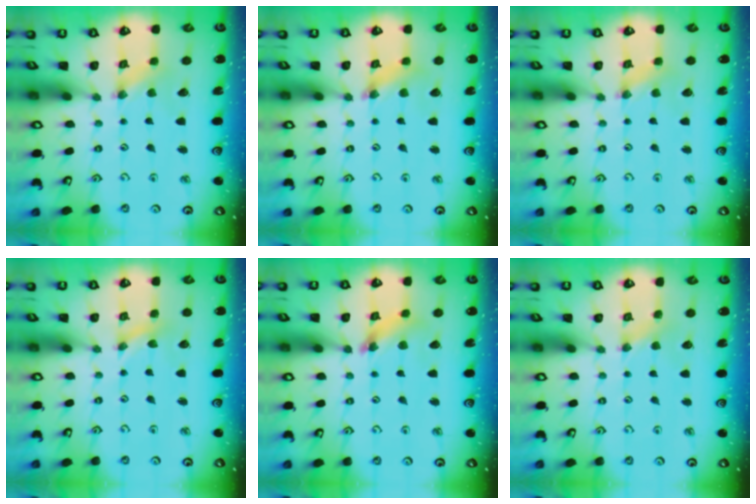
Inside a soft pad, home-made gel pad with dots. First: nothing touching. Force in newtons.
{"total": 3.7, "press": 3.6, "slide": 0.4}
{"total": 0.8, "press": 0.8, "slide": 0.3}
{"total": 0.0}
{"total": 7.2, "press": 7.2, "slide": 0.8}
{"total": 2.0, "press": 2.0, "slide": 0.4}